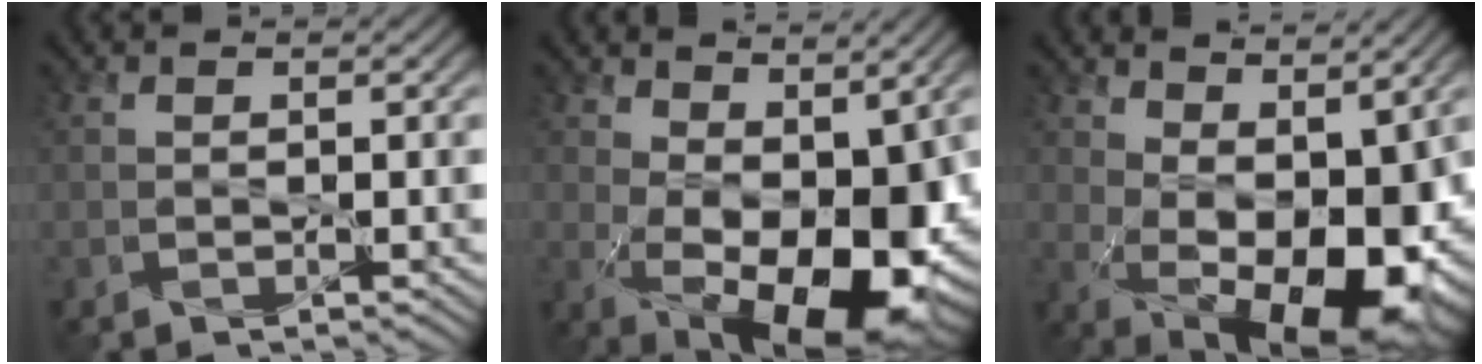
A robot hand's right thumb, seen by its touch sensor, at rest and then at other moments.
{"total": 13.1, "force": [-0.1, 7.1, 11.0], "torque": [-0.175, -0.015, 0.012]}
{"total": 12.9, "force": [1.1, 7.1, 10.7], "torque": [-0.165, -0.013, 0.040]}